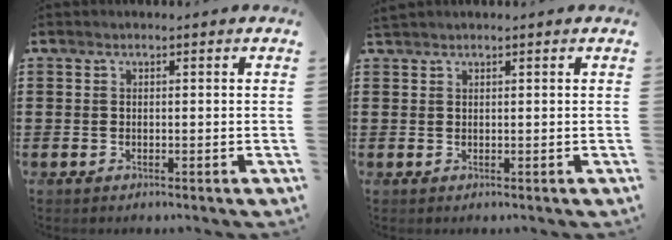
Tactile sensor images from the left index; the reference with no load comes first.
{"total": 0.6, "force": [0.6, 0.0, 0.1], "torque": [-0.004, 0.000, 0.012]}